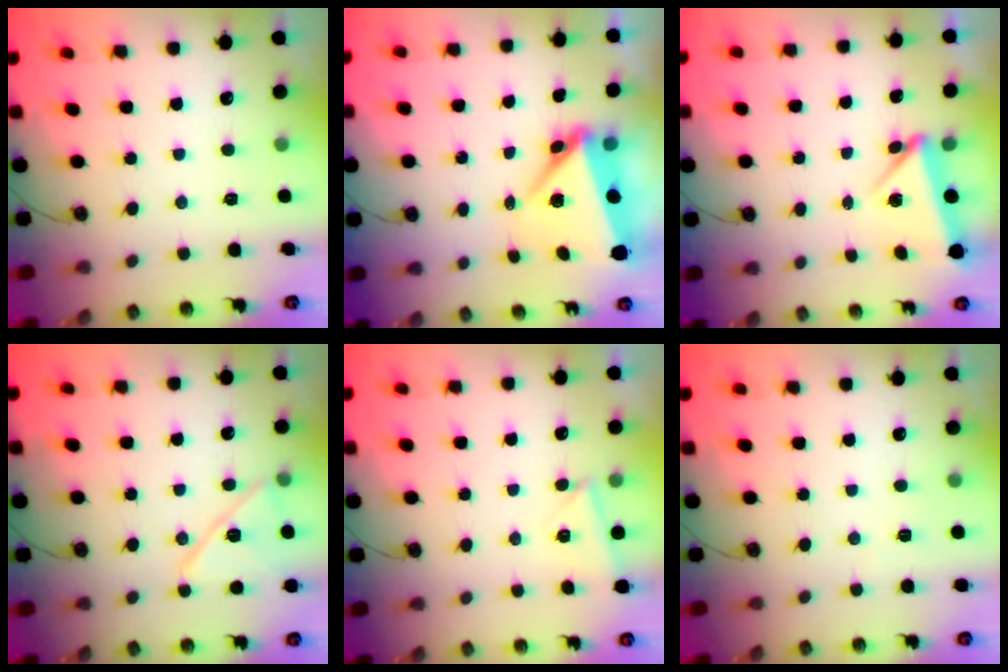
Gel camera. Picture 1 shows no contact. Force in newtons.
{"total": 6.8, "press": 6.6, "slide": 1.6}
{"total": 6.2, "press": 6.2, "slide": 0.3}
{"total": 13.2, "press": 13.2, "slide": 0.6}
{"total": 3.6, "press": 2.7, "slide": 2.4}
{"total": 2.6, "press": 2.5, "slide": 0.7}